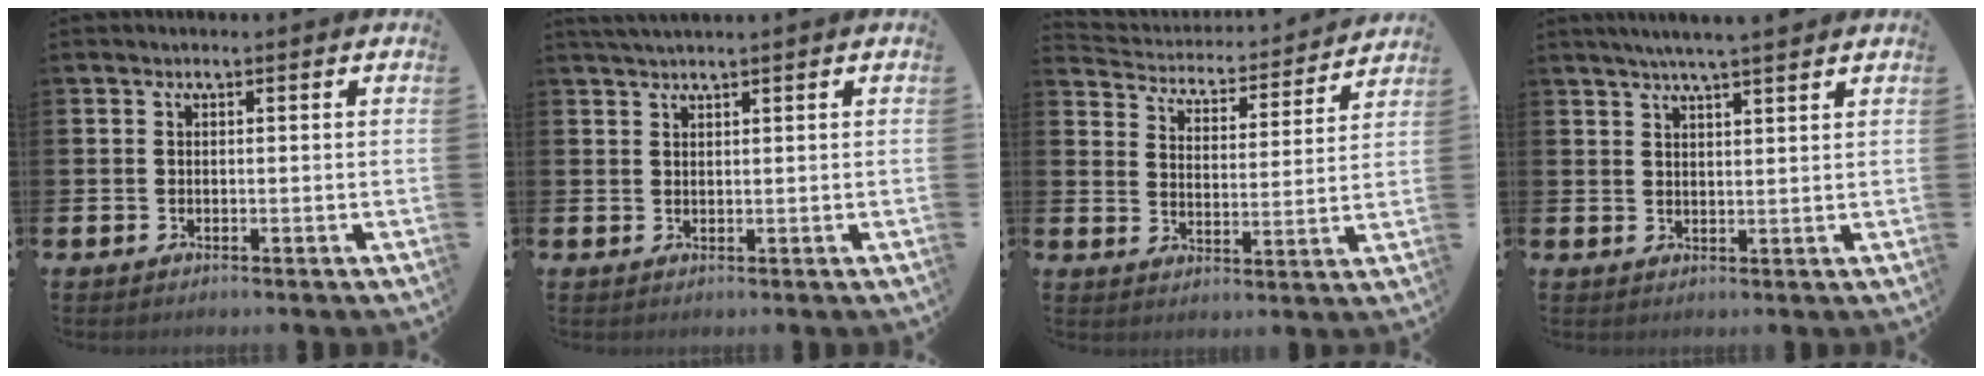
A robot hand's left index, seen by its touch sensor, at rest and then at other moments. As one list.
[{"total": 2.0, "force": [1.8, -0.3, 0.7], "torque": [-0.023, 0.001, 0.035]}, {"total": 4.3, "force": [4.2, 1.1, 0.3], "torque": [-0.037, -0.042, 0.066]}, {"total": 4.5, "force": [4.1, -0.3, 1.7], "torque": [-0.042, -0.009, 0.074]}]